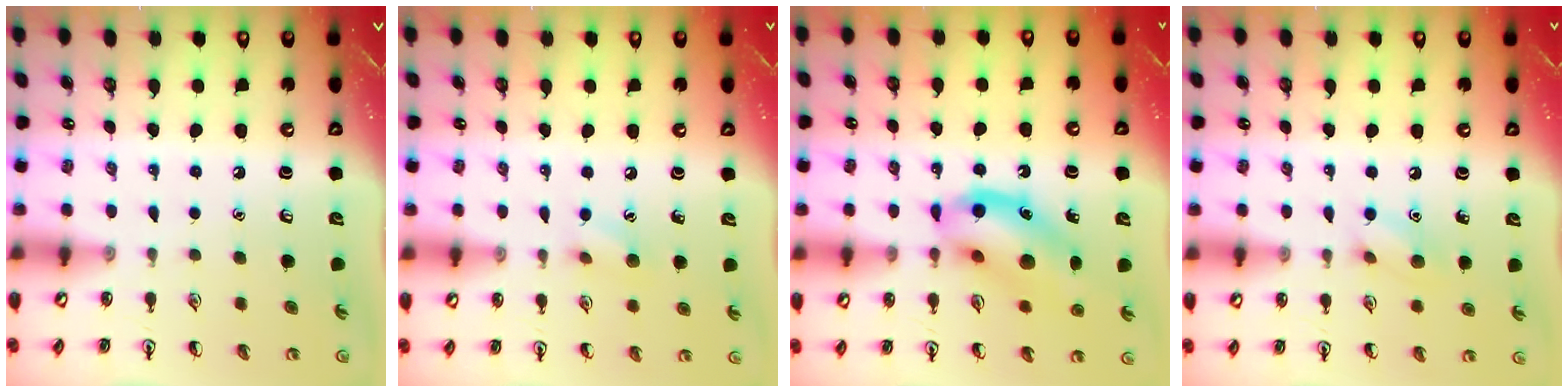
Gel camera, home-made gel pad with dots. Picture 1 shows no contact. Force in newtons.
{"total": 6.2, "press": 6.0, "slide": 1.5}
{"total": 13.7, "press": 13.5, "slide": 1.9}
{"total": 7.3, "press": 7.1, "slide": 1.4}